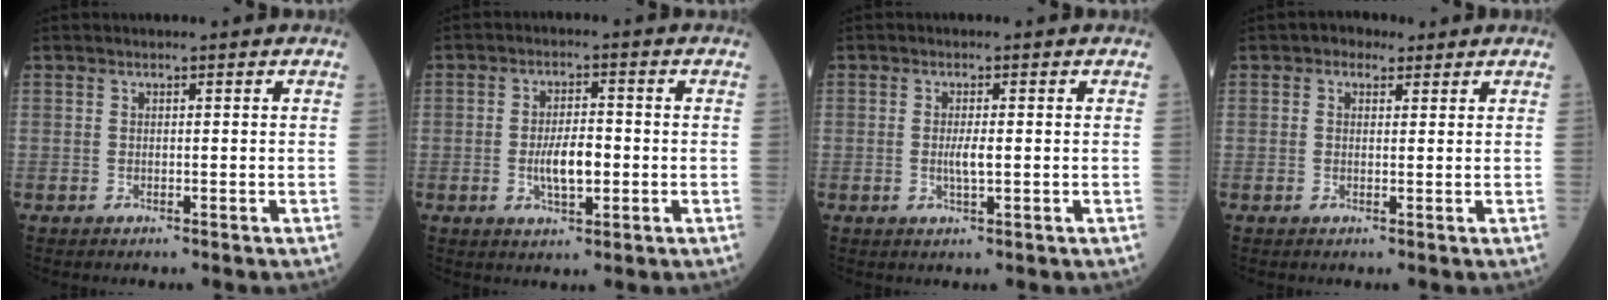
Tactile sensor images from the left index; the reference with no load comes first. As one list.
[{"total": 5.5, "force": [-1.0, 1.9, 5.0], "torque": [-0.097, 0.001, -0.017]}, {"total": 2.2, "force": [-0.1, 0.2, 2.2], "torque": [-0.047, -0.003, -0.001]}, {"total": 2.3, "force": [1.3, 1.6, 0.9], "torque": [-0.016, 0.011, 0.017]}]